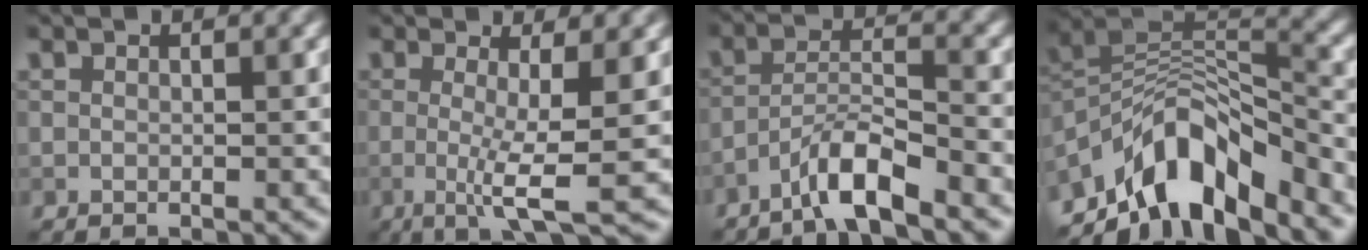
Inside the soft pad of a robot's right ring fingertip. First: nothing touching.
{"total": 4.9, "force": [-0.3, 0.8, 4.9], "torque": [-0.083, -0.005, -0.007]}
{"total": 4.4, "force": [-3.4, 0.5, 2.8], "torque": [-0.049, 0.016, -0.069]}
{"total": 9.9, "force": [-6.5, 4.0, 6.4], "torque": [-0.094, 0.015, -0.125]}